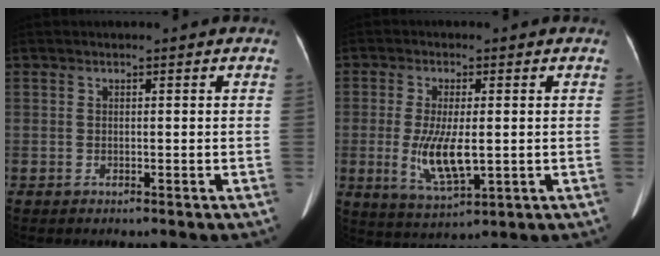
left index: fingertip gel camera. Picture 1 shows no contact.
{"total": 7.7, "force": [-0.7, 2.3, 7.4], "torque": [-0.153, -0.018, -0.006]}